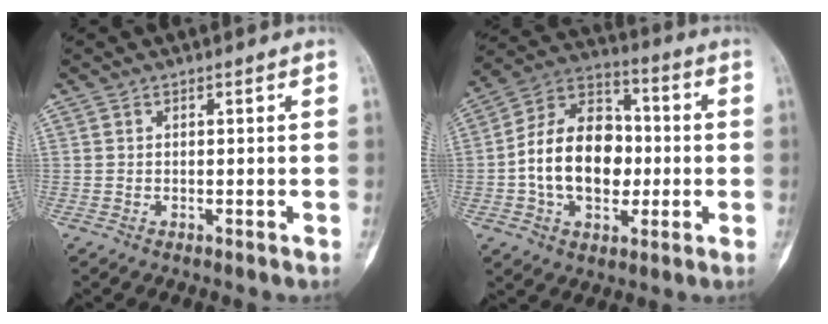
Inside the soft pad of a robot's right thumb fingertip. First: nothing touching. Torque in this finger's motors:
{"motor_torque": [0.37, 1.00, 0.54, 0.30, 0.16]}